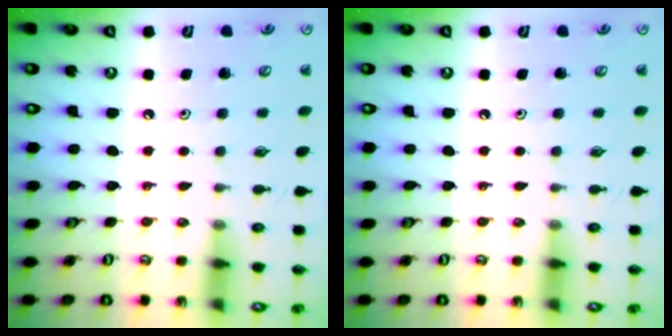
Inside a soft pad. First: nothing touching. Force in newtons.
{"total": 0.0}